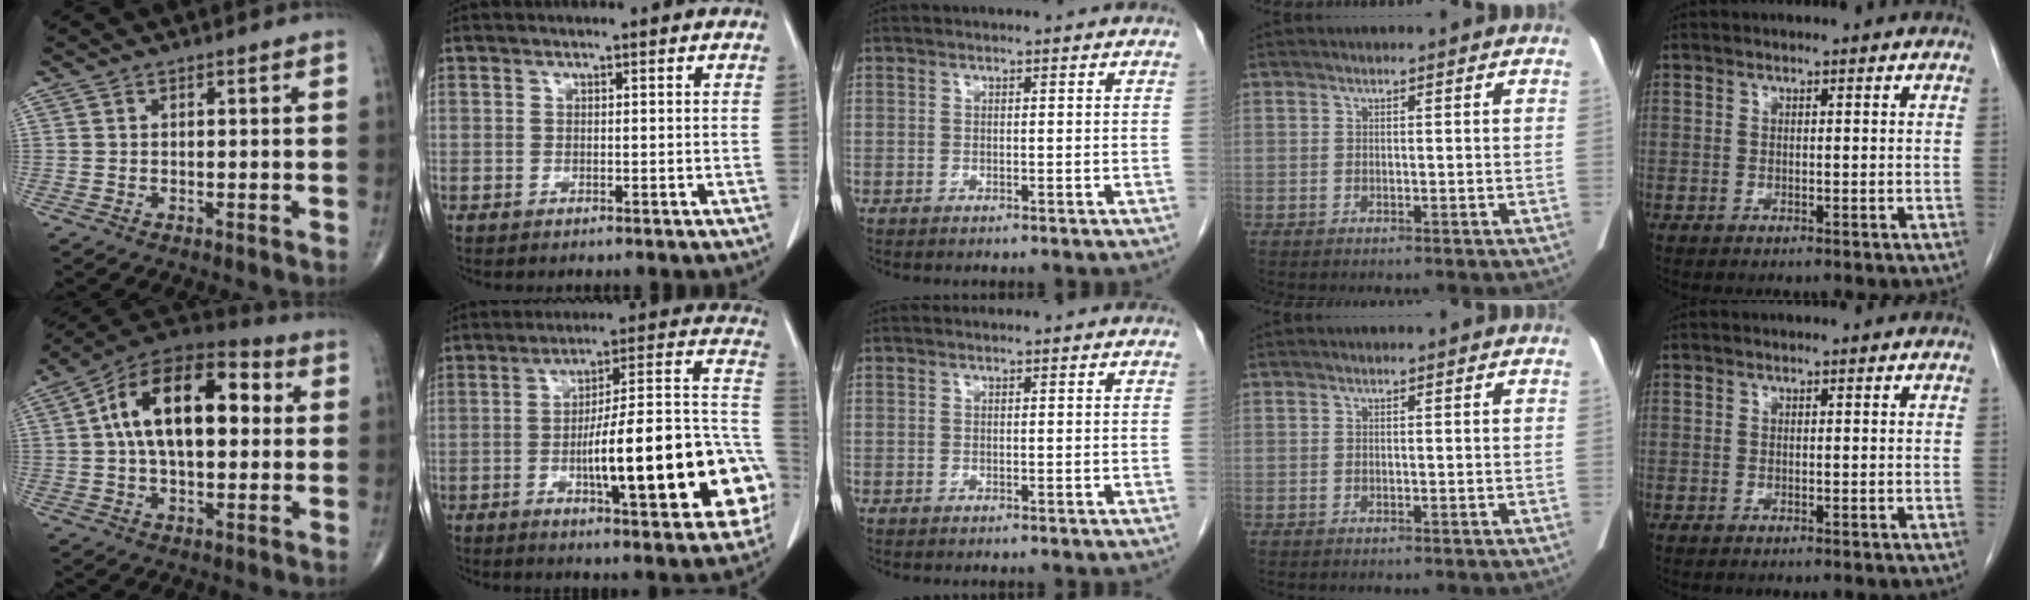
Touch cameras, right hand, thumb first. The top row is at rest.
{"thumb": {"total": 19.4, "force": [3.0, 10.5, 16.0], "torque": [-0.246, 0.032, 0.036]}, "index": {"total": 22.5, "force": [-6.2, 4.2, 21.2], "torque": [-0.229, 0.031, -0.076]}}